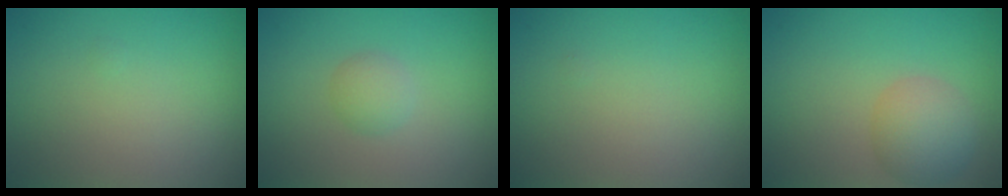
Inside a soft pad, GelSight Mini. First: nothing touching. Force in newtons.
{"total": 1.5, "press": 1.5, "slide": 0.1}
{"total": 0.0}
{"total": 3.5, "press": 3.5, "slide": 0.2}